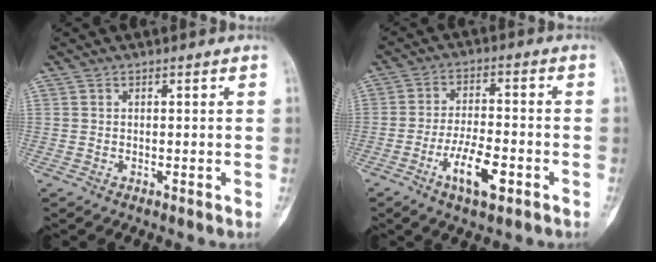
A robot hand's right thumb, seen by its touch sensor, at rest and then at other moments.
{"total": 8.9, "force": [-4.1, 3.2, 7.2], "torque": [-0.132, 0.018, -0.071]}